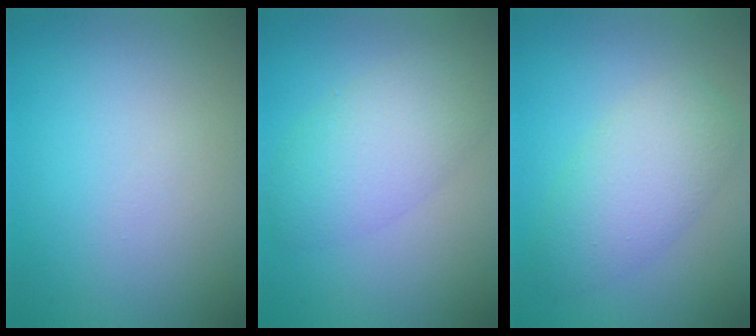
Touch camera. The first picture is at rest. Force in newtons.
{"total": 4.7, "press": 4.7, "slide": 0.1}
{"total": 4.4, "press": 4.4, "slide": 0.1}